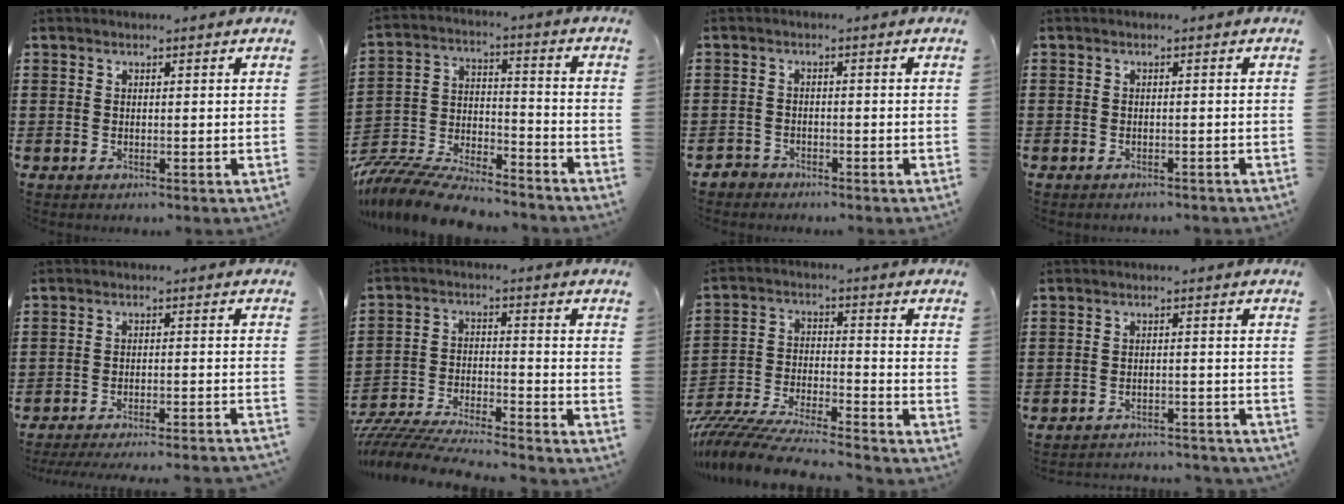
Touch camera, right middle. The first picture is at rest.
{"total": 10.8, "force": [-10.4, 1.5, 2.8], "torque": [-0.061, 0.020, -0.209]}
{"total": 1.8, "force": [-1.7, 0.6, -0.1], "torque": [-0.003, 0.002, -0.039]}
{"total": 0.8, "force": [-0.8, 0.1, 0.1], "torque": [-0.003, 0.000, -0.016]}
{"total": 4.1, "force": [-4.0, -0.4, 1.1], "torque": [-0.017, -0.005, -0.081]}
{"total": 7.5, "force": [-7.4, 0.2, 1.3], "torque": [-0.032, 0.001, -0.148]}
{"total": 9.0, "force": [-8.8, 0.3, 2.1], "torque": [-0.049, 0.003, -0.177]}
{"total": 2.9, "force": [-2.9, 0.0, 0.2], "torque": [-0.008, 0.003, -0.062]}